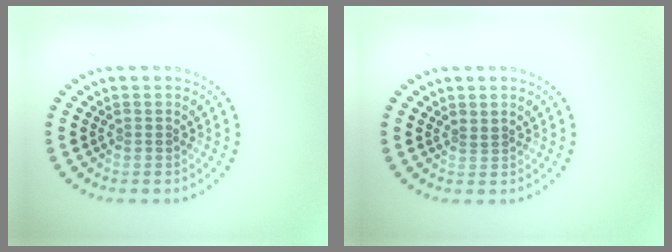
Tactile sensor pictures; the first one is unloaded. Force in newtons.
{"total": 0.6, "press": 0.2, "slide": 0.5}